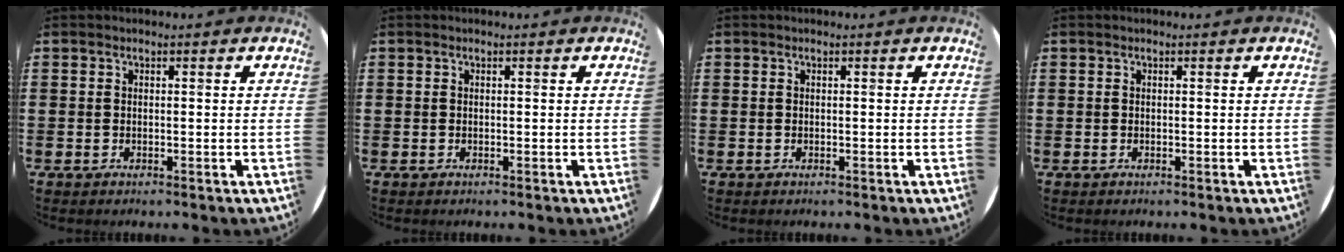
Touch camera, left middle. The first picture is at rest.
{"total": 0.0}
{"total": 0.0}
{"total": 0.0}